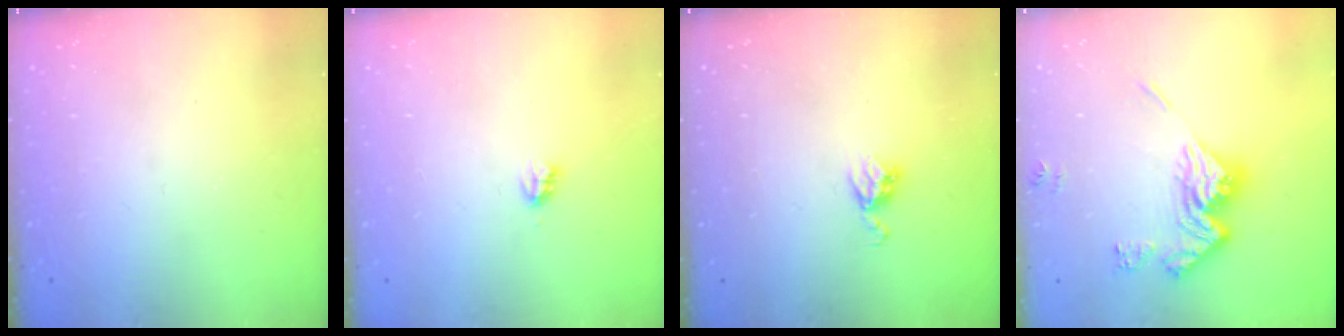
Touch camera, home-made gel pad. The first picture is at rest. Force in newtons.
{"total": 2.7, "press": 2.7, "slide": 0.2}
{"total": 5.6, "press": 5.6, "slide": 0.5}
{"total": 15.2, "press": 15.2, "slide": 1.5}